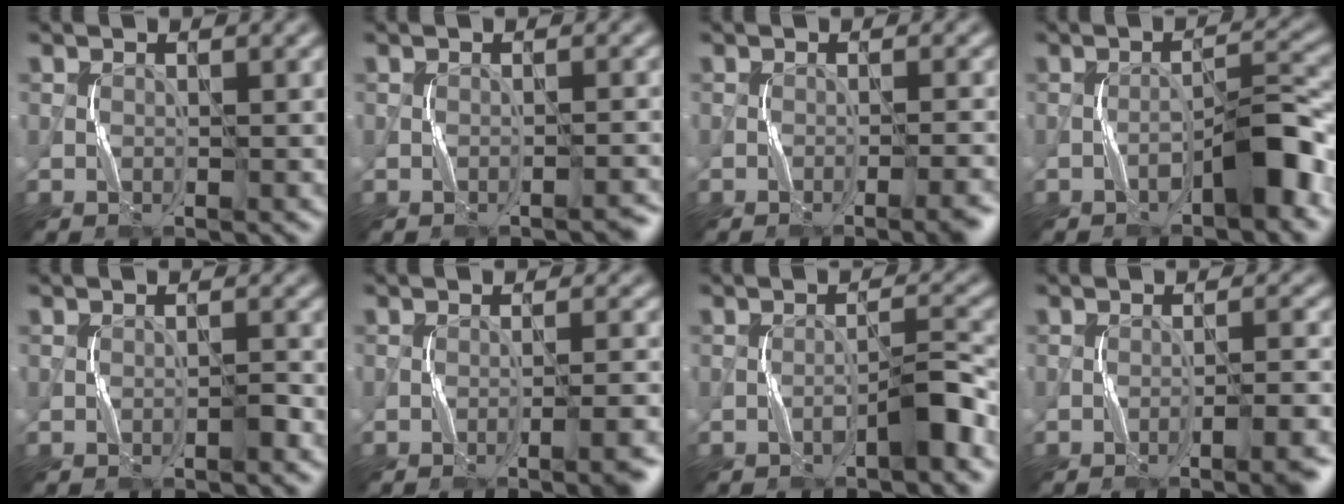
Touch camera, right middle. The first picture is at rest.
{"total": 0.8, "force": [-0.8, 0.0, 0.3], "torque": [-0.005, 0.004, -0.013]}
{"total": 2.6, "force": [-1.3, 0.2, 2.2], "torque": [-0.024, 0.008, -0.022]}
{"total": 4.1, "force": [-2.3, 0.8, 3.2], "torque": [-0.048, 0.020, -0.041]}
{"total": 0.7, "force": [-0.5, 0.2, 0.5], "torque": [-0.010, 0.005, -0.010]}
{"total": 3.5, "force": [-1.6, 0.5, 3.1], "torque": [-0.031, 0.010, -0.025]}
{"total": 2.6, "force": [-1.7, 0.2, 1.9], "torque": [-0.035, 0.017, -0.031]}
{"total": 4.1, "force": [-2.2, 0.5, 3.4], "torque": [-0.042, 0.013, -0.034]}